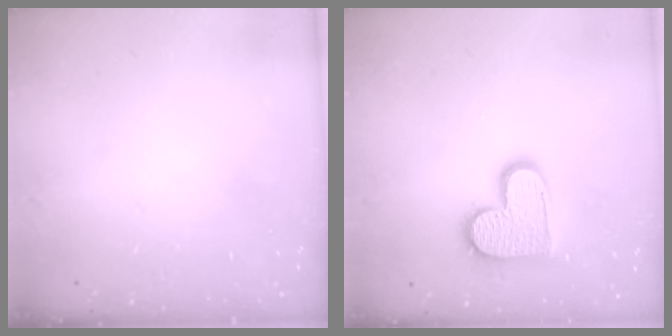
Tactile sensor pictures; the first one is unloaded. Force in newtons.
{"total": 13.5, "press": 13.5, "slide": 0.8}